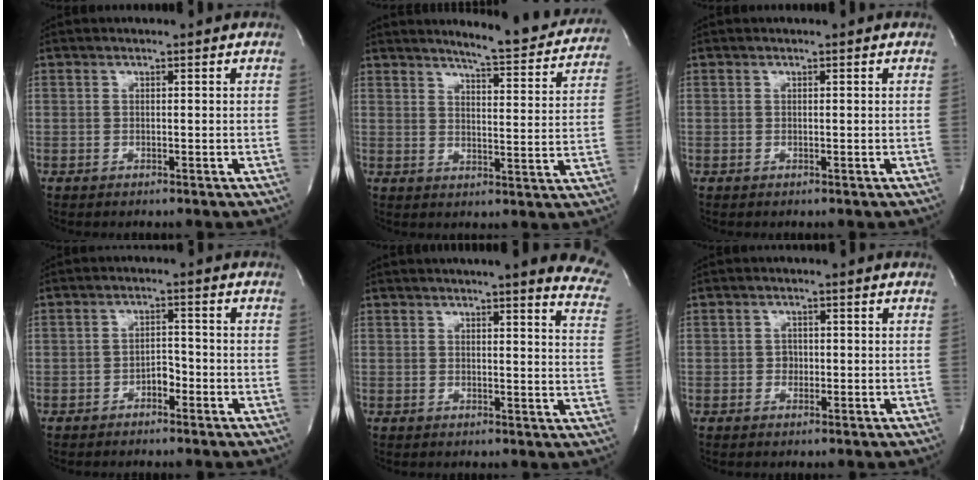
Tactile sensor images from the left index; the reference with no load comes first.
{"total": 13.2, "force": [12.4, 1.1, 4.3], "torque": [-0.054, -0.041, 0.141]}
{"total": 0.0}
{"total": 2.4, "force": [-1.5, 1.2, 1.5], "torque": [-0.018, 0.008, -0.026]}
{"total": 16.3, "force": [13.5, 2.0, 8.9], "torque": [-0.100, -0.028, 0.138]}
{"total": 1.2, "force": [-0.2, 1.1, 0.5], "torque": [-0.005, 0.005, -0.002]}